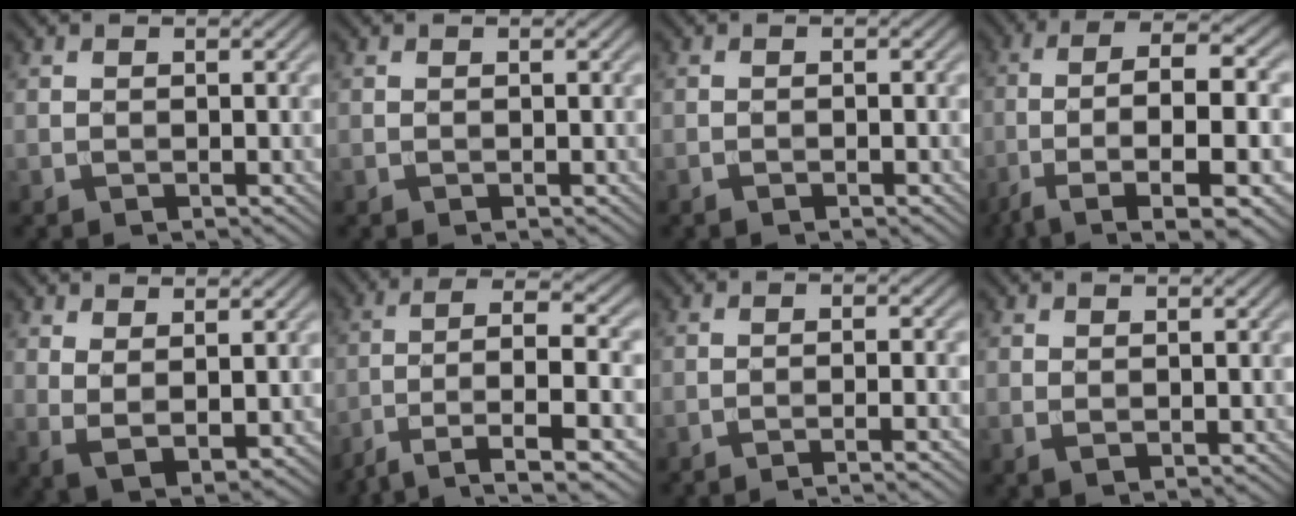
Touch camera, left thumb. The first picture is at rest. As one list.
[{"total": 0.0}, {"total": 0.9, "force": [-0.7, 0.0, 0.7], "torque": [-0.011, 0.001, -0.012]}, {"total": 11.3, "force": [-4.1, 3.3, 10.0], "torque": [-0.184, 0.002, -0.068]}, {"total": 4.0, "force": [2.0, 1.4, 3.2], "torque": [-0.077, -0.012, 0.047]}, {"total": 9.4, "force": [-4.6, 2.8, 7.7], "torque": [-0.141, -0.006, -0.082]}, {"total": 3.4, "force": [-2.1, 0.2, 2.7], "torque": [-0.039, 0.012, -0.050]}, {"total": 0.9, "force": [0.3, 0.5, 0.8], "torque": [-0.017, -0.002, 0.010]}]